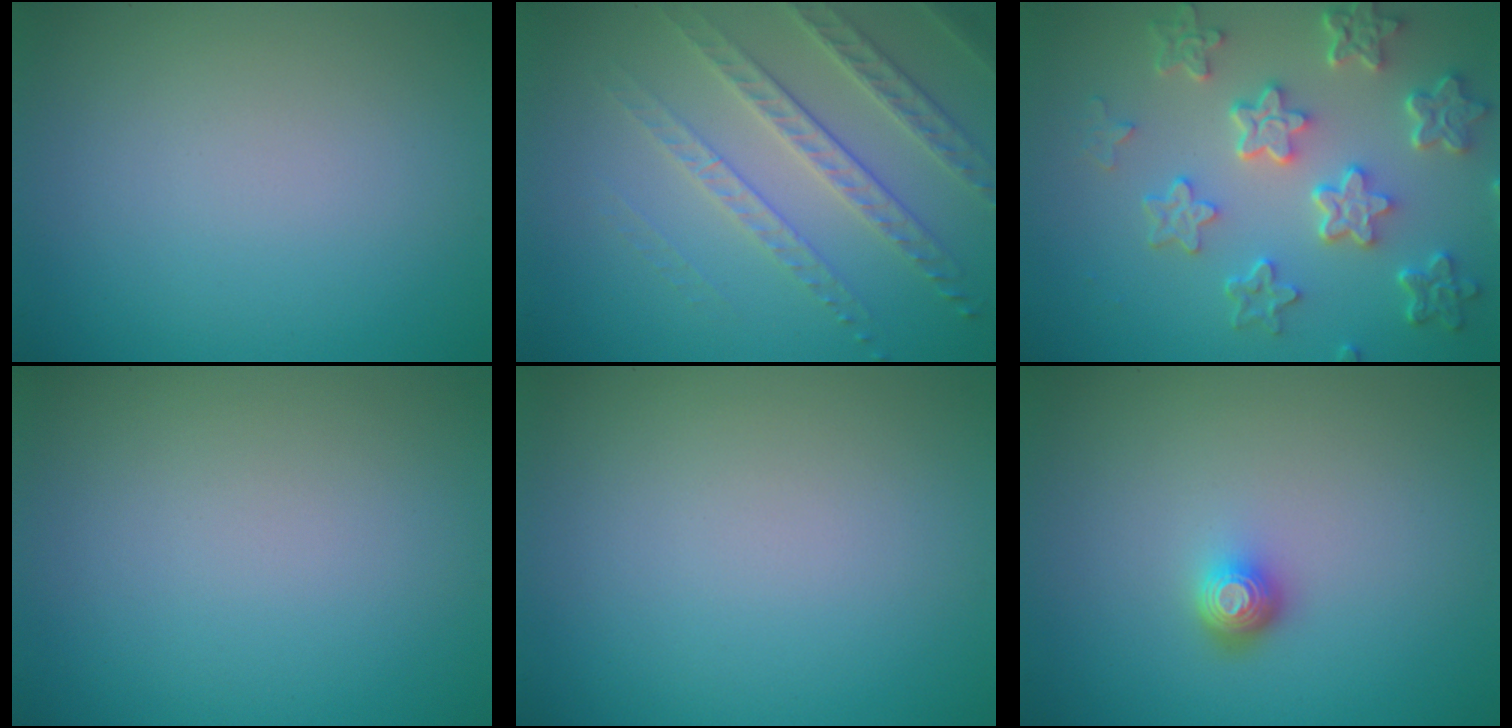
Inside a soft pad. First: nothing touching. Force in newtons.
{"total": 4.2, "press": 3.8, "slide": 2.0}
{"total": 6.6, "press": 4.9, "slide": 4.4}
{"total": 0.0}
{"total": 0.0}
{"total": 1.7, "press": 1.3, "slide": 1.2}